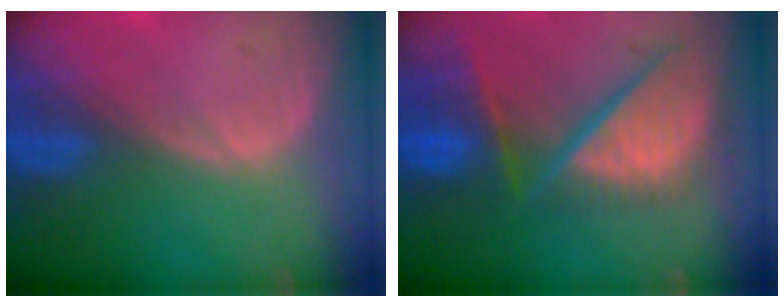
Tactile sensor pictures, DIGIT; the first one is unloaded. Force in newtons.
{"total": 12.4, "press": 10.1, "slide": 7.1}